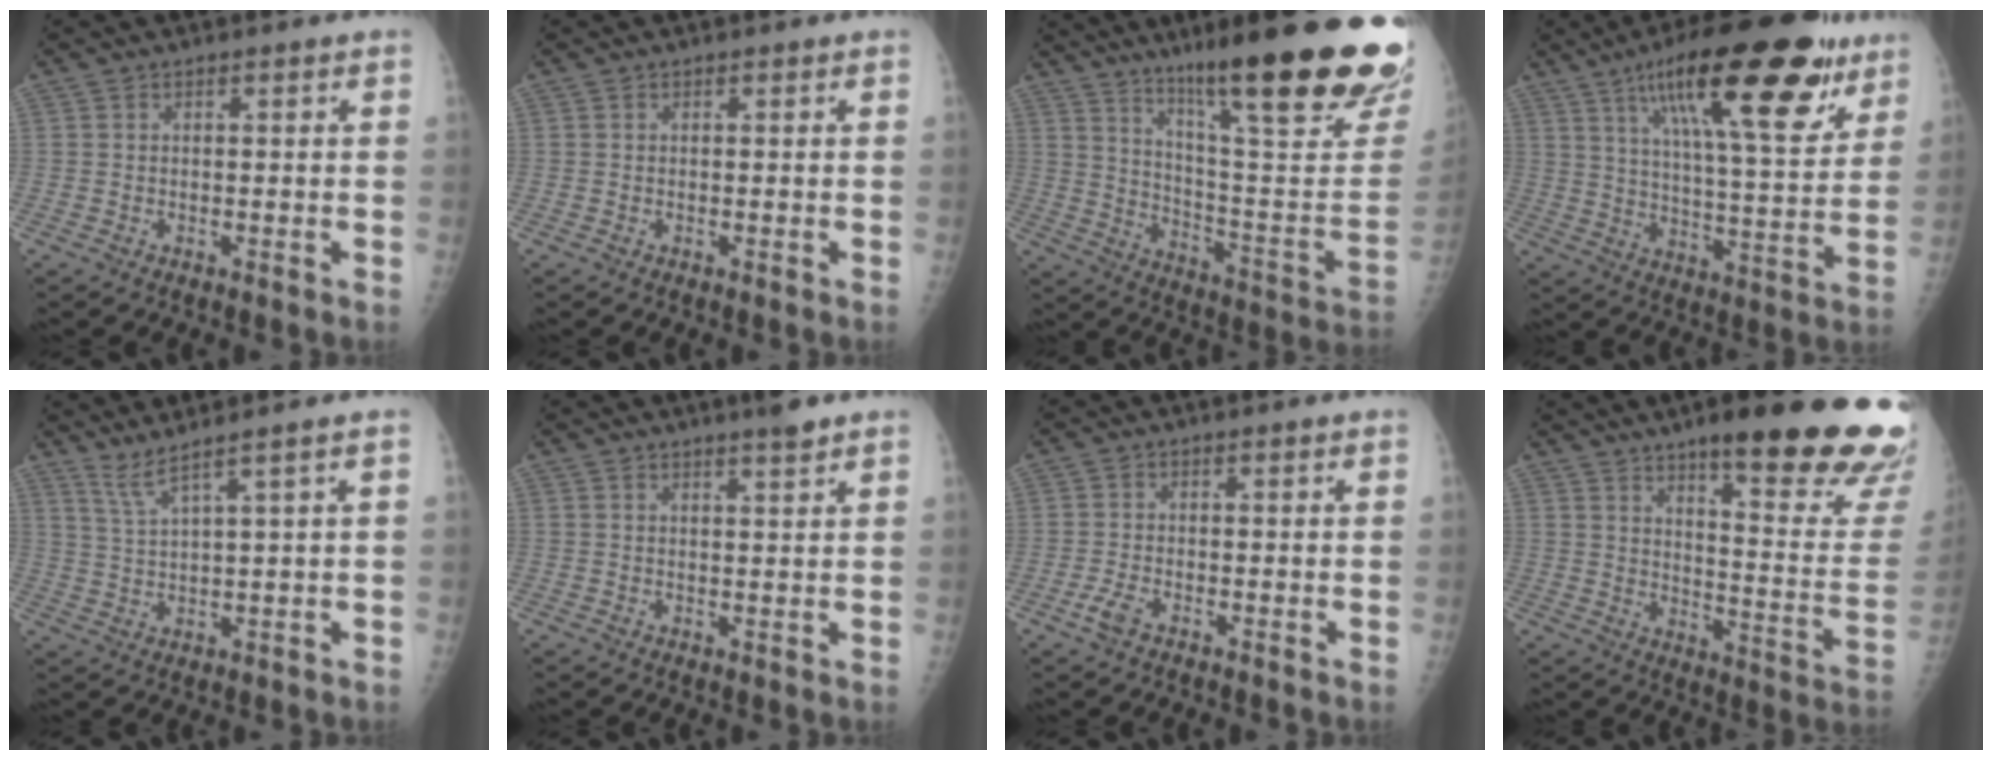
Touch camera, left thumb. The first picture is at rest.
{"total": 0.0}
{"total": 31.3, "force": [20.0, 4.9, 23.6], "torque": [-0.270, -0.090, 0.299]}
{"total": 25.7, "force": [14.3, 7.4, 20.0], "torque": [-0.286, -0.035, 0.223]}
{"total": 4.0, "force": [3.0, -1.4, 2.4], "torque": [-0.054, -0.028, 0.072]}
{"total": 2.7, "force": [2.1, 0.0, 1.8], "torque": [-0.028, -0.013, 0.034]}
{"total": 2.6, "force": [-1.4, 1.0, 1.9], "torque": [-0.048, 0.006, -0.029]}
{"total": 27.2, "force": [17.7, 5.4, 20.0], "torque": [-0.217, -0.086, 0.243]}